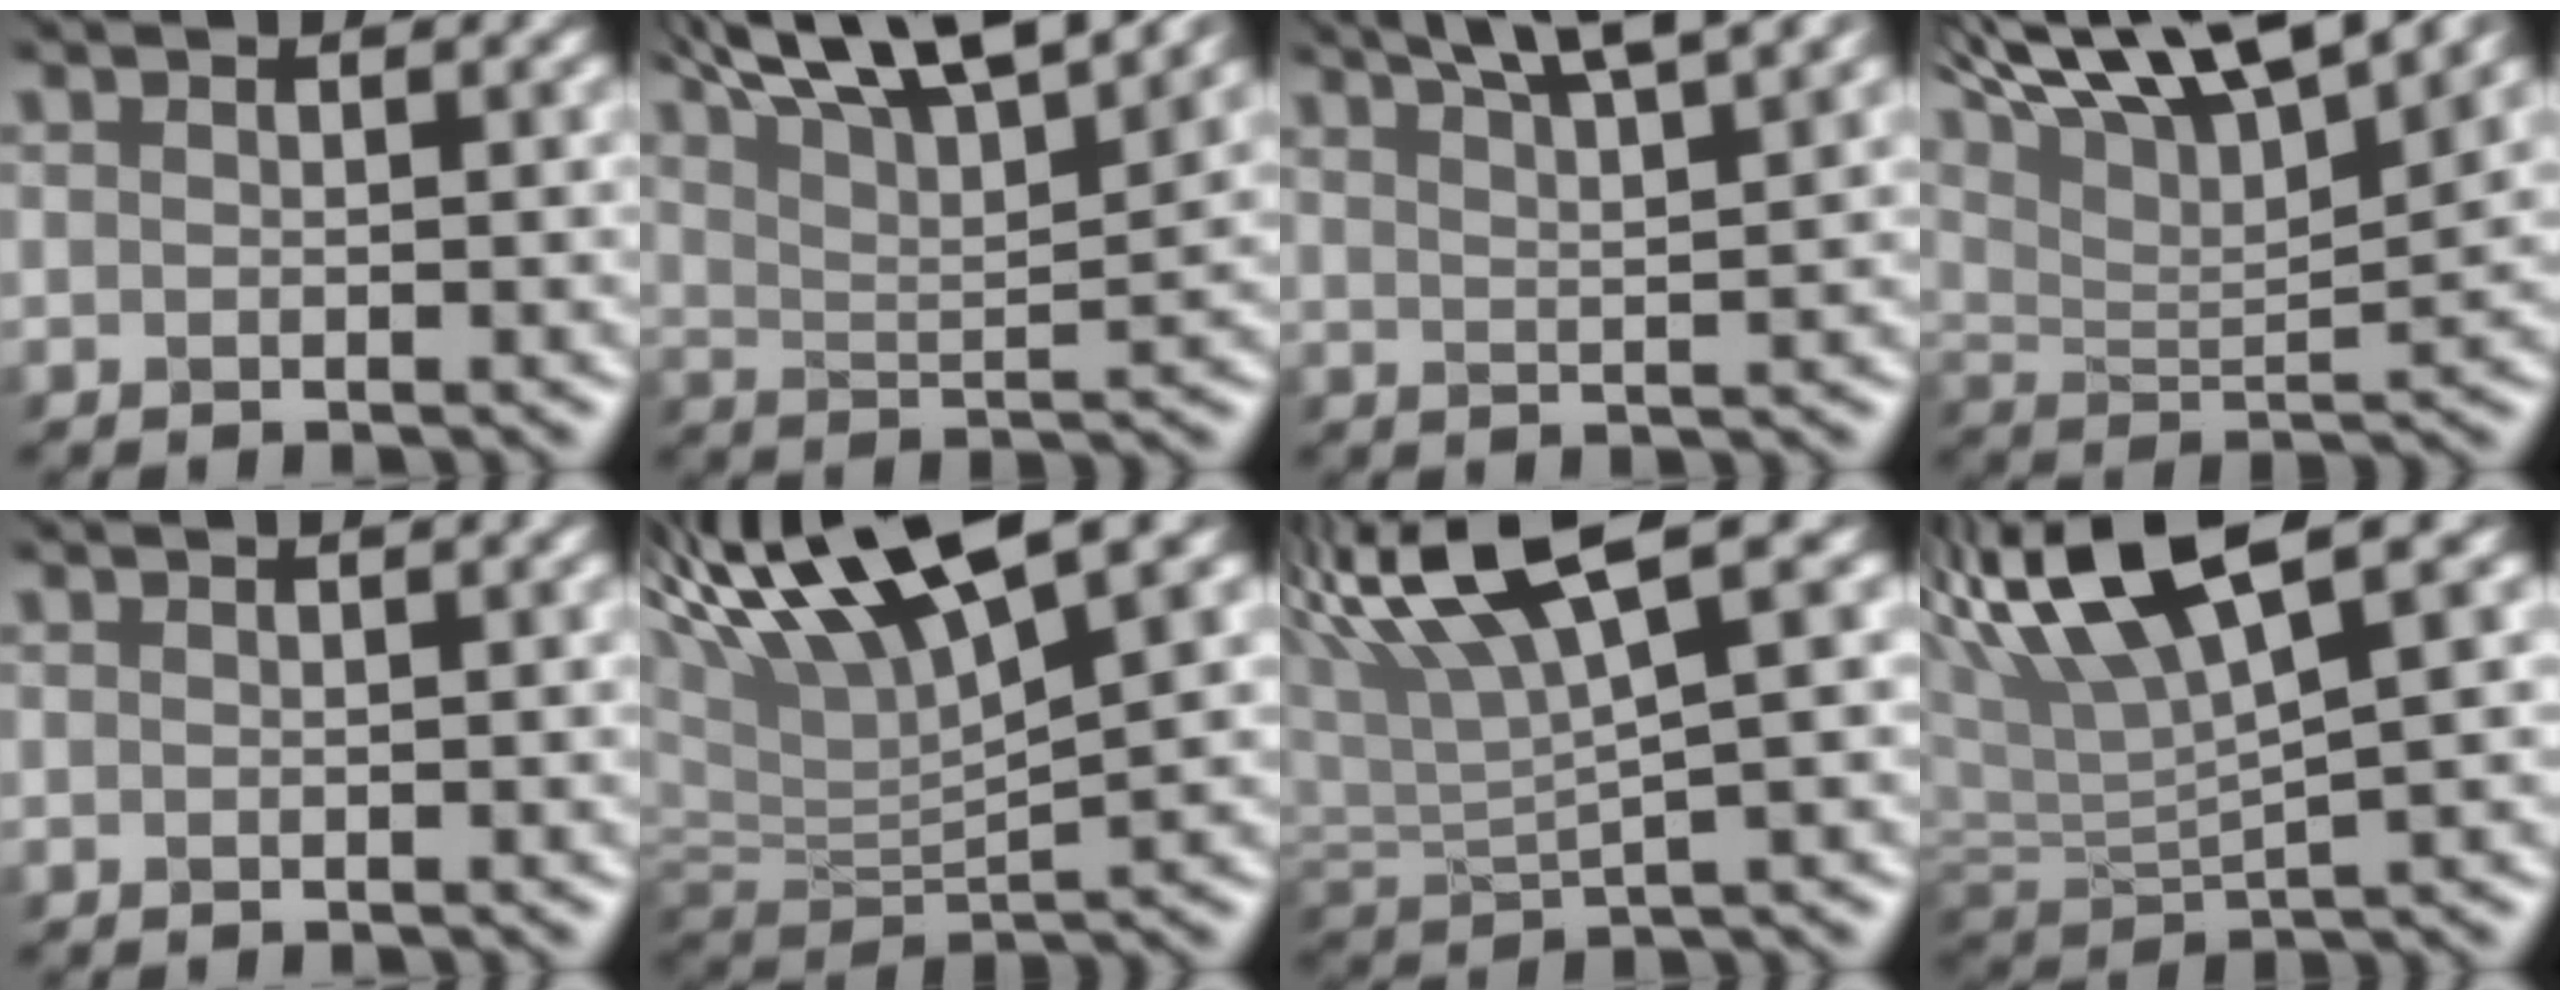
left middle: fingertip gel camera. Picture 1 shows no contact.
{"total": 13.1, "force": [9.3, 3.4, 8.6], "torque": [-0.162, 0.037, 0.132]}
{"total": 7.7, "force": [5.8, 1.4, 4.9], "torque": [-0.060, 0.031, 0.066]}
{"total": 14.0, "force": [9.5, 4.2, 9.4], "torque": [-0.198, 0.034, 0.158]}
{"total": 2.4, "force": [1.1, 1.1, 1.8], "torque": [-0.012, 0.028, 0.007]}
{"total": 11.5, "force": [6.2, 2.9, 9.3], "torque": [-0.205, 0.028, 0.129]}
{"total": 6.9, "force": [3.7, 0.9, 5.8], "torque": [-0.124, 0.022, 0.087]}
{"total": 8.5, "force": [4.3, 1.5, 7.2], "torque": [-0.154, 0.026, 0.100]}